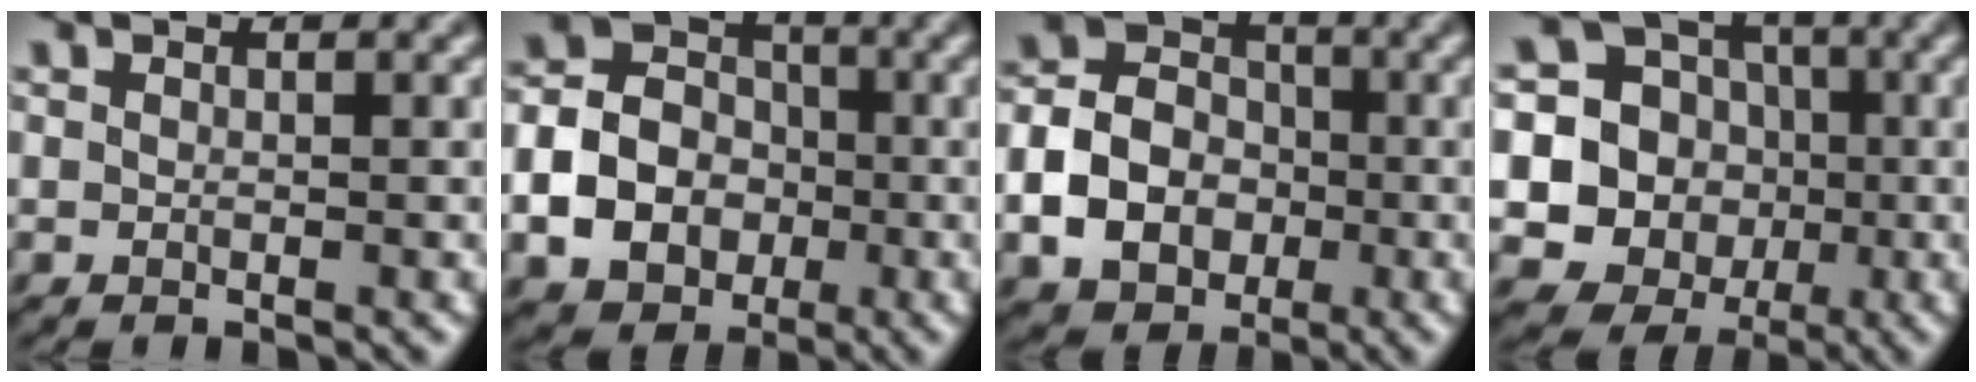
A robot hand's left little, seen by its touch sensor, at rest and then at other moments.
{"total": 12.0, "force": [-3.5, 10.4, 4.9], "torque": [-0.121, -0.031, -0.075]}
{"total": 7.8, "force": [-2.3, 6.1, 4.3], "torque": [-0.091, -0.009, -0.053]}
{"total": 12.0, "force": [-0.3, 11.4, 3.7], "torque": [-0.110, 0.024, -0.015]}